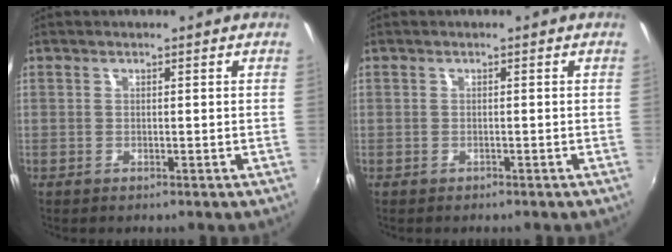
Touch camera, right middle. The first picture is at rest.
{"total": 0.0}